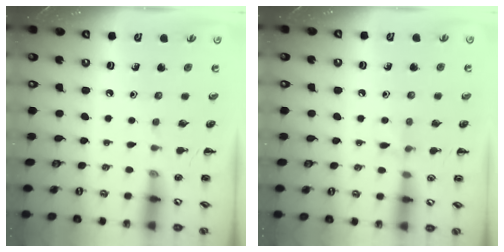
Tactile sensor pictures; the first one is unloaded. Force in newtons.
{"total": 5.8, "press": 5.6, "slide": 1.8}